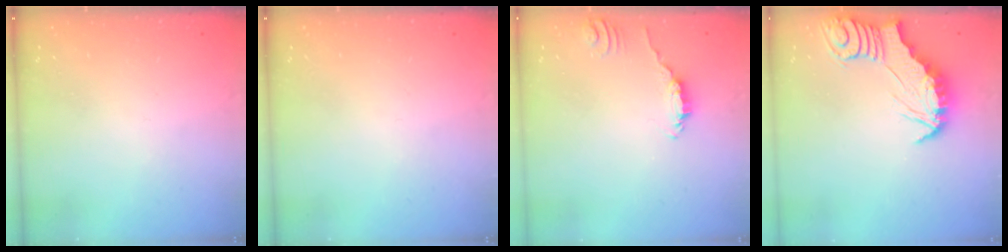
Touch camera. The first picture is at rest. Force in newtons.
{"total": 0.0}
{"total": 2.6, "press": 2.6, "slide": 0.4}
{"total": 2.8, "press": 2.8, "slide": 0.3}